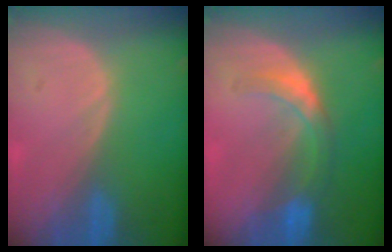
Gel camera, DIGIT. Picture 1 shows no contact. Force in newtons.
{"total": 5.9, "press": 5.2, "slide": 2.8}